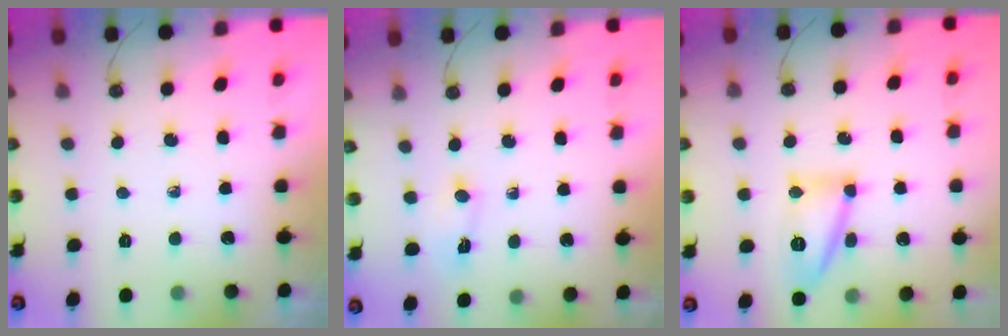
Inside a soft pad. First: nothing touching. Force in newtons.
{"total": 2.0, "press": 2.0, "slide": 0.3}
{"total": 13.3, "press": 13.3, "slide": 1.2}